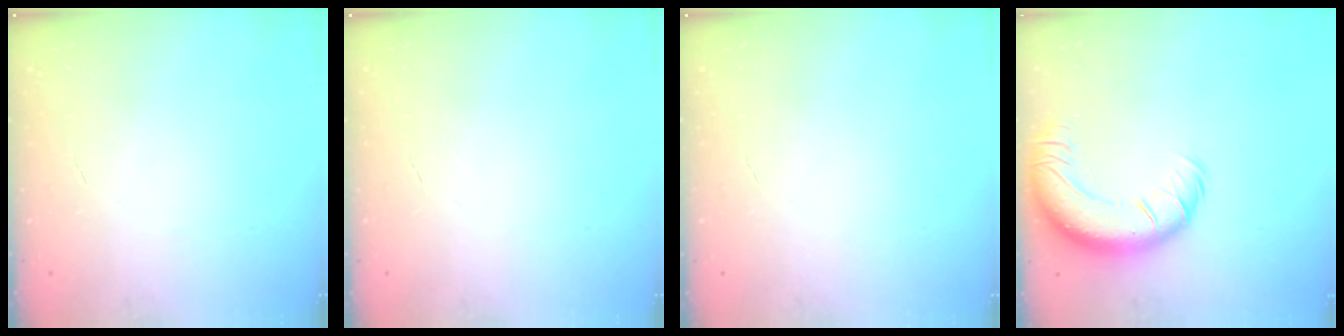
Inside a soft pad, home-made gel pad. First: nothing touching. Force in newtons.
{"total": 0.0}
{"total": 0.0}
{"total": 13.9, "press": 13.5, "slide": 3.3}